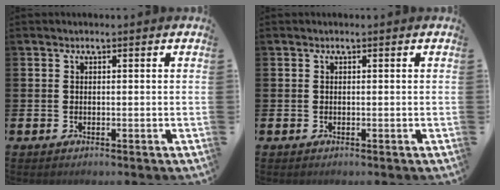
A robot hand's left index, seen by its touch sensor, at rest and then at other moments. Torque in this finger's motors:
{"motor_torque": [-0.01, 0.00, 0.00, 0.02]}